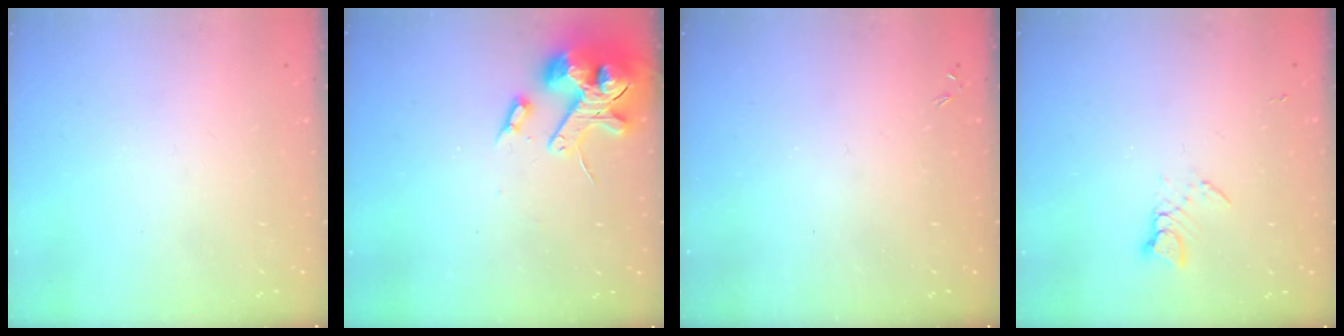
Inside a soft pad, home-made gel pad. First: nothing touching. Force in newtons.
{"total": 16.6, "press": 16.4, "slide": 2.6}
{"total": 0.0}
{"total": 3.8, "press": 3.8, "slide": 0.5}